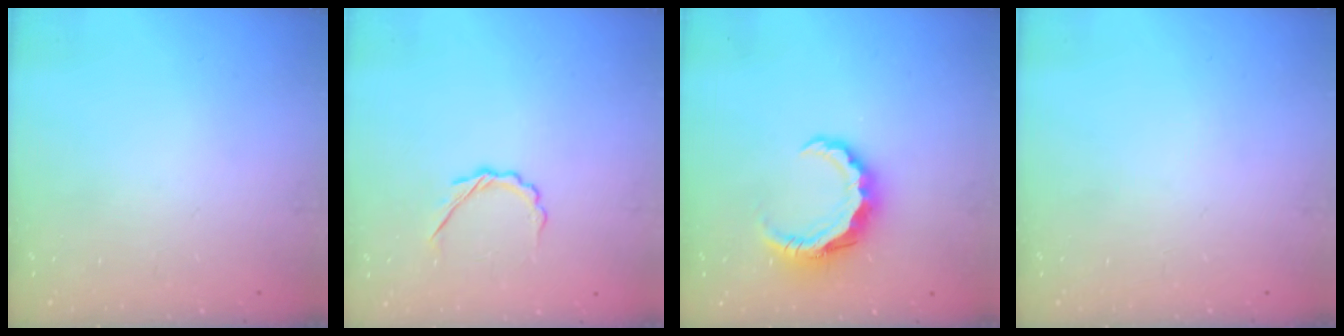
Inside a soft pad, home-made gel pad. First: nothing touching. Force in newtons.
{"total": 4.6, "press": 4.5, "slide": 1.1}
{"total": 7.9, "press": 7.8, "slide": 1.1}
{"total": 0.0}